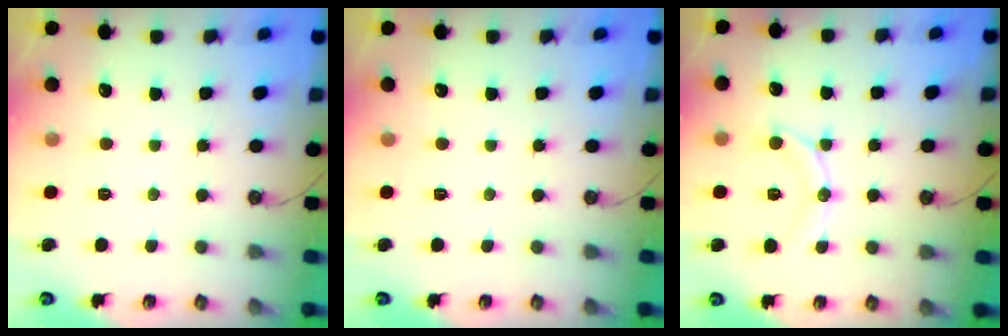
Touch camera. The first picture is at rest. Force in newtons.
{"total": 0.0}
{"total": 11.9, "press": 11.8, "slide": 1.3}